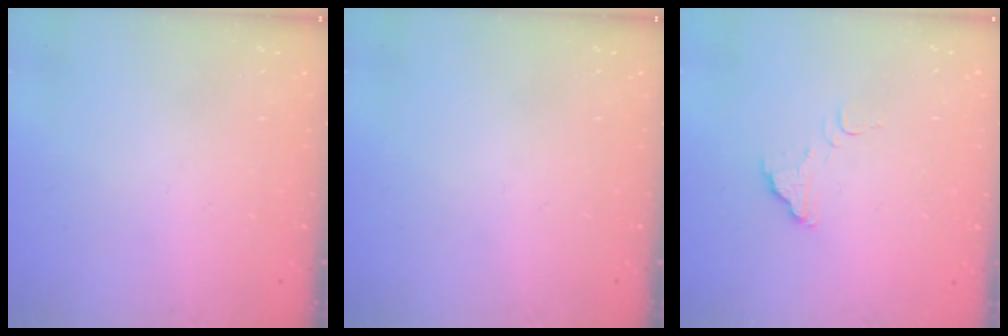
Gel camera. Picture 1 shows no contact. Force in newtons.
{"total": 0.0}
{"total": 2.9, "press": 2.9, "slide": 0.1}